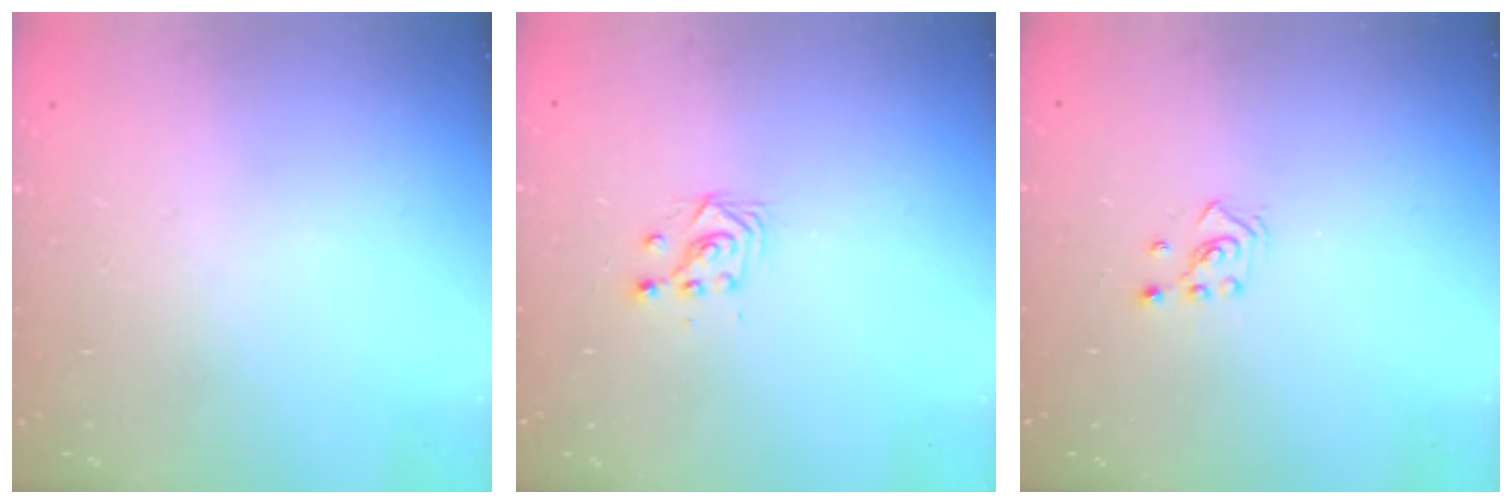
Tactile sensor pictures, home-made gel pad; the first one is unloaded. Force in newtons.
{"total": 2.9, "press": 2.9, "slide": 0.2}
{"total": 2.1, "press": 2.1, "slide": 0.3}